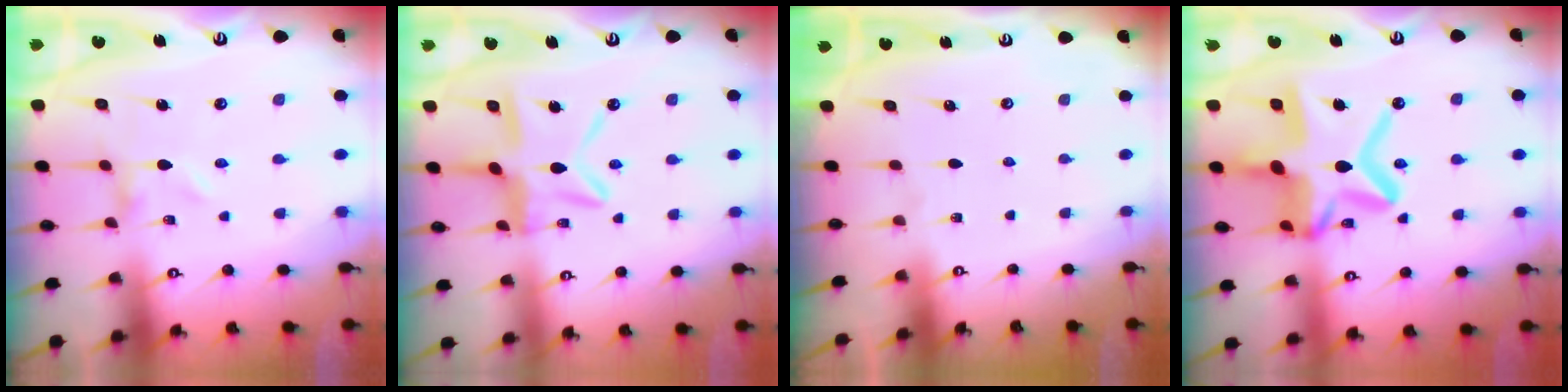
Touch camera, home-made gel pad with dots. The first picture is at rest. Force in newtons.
{"total": 11.9, "press": 11.8, "slide": 1.1}
{"total": 0.0}
{"total": 20.5, "press": 20.4, "slide": 1.9}